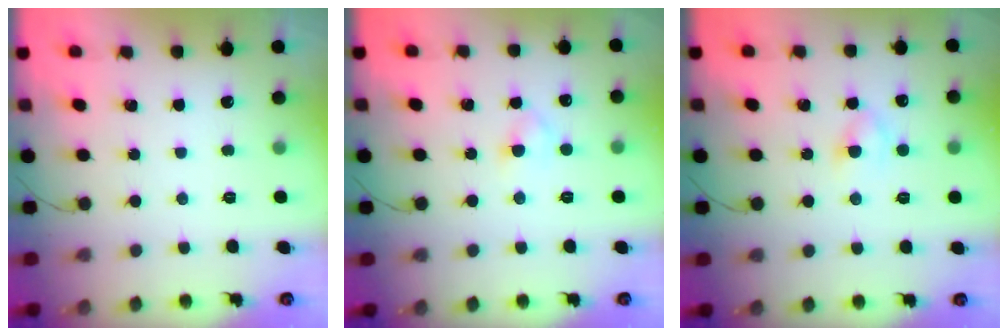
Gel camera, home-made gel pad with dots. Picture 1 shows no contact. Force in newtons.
{"total": 2.8, "press": 2.5, "slide": 1.2}
{"total": 2.9, "press": 2.7, "slide": 1.2}